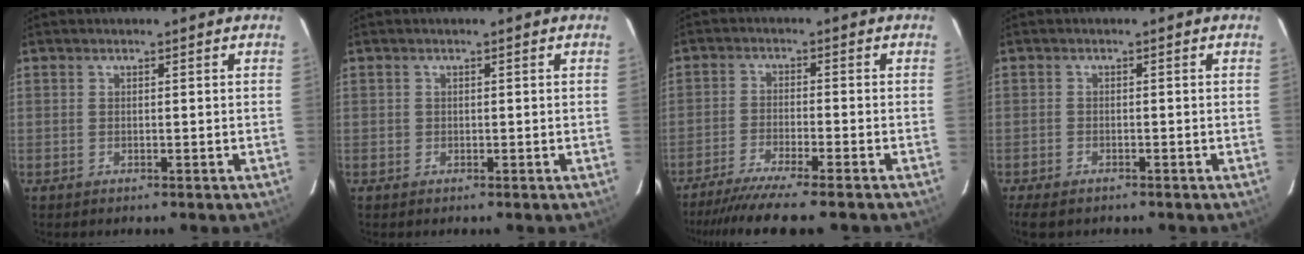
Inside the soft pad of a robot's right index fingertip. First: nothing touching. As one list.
[{"total": 0.7, "force": [-0.1, 0.7, 0.0], "torque": [0.001, 0.000, -0.002]}, {"total": 10.9, "force": [-9.5, -0.3, 5.4], "torque": [-0.121, -0.030, -0.156]}, {"total": 4.7, "force": [-3.7, 2.0, 2.1], "torque": [-0.061, -0.020, -0.065]}]